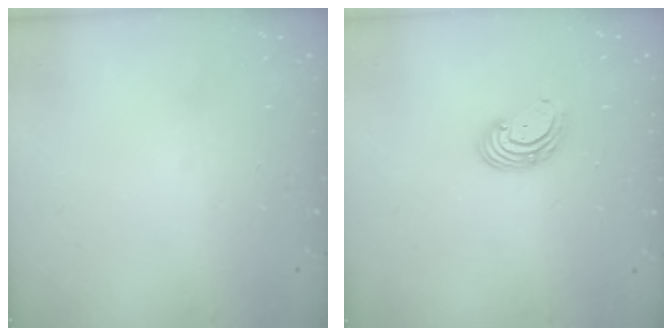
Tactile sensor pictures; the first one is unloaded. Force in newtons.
{"total": 3.5, "press": 3.5, "slide": 0.2}